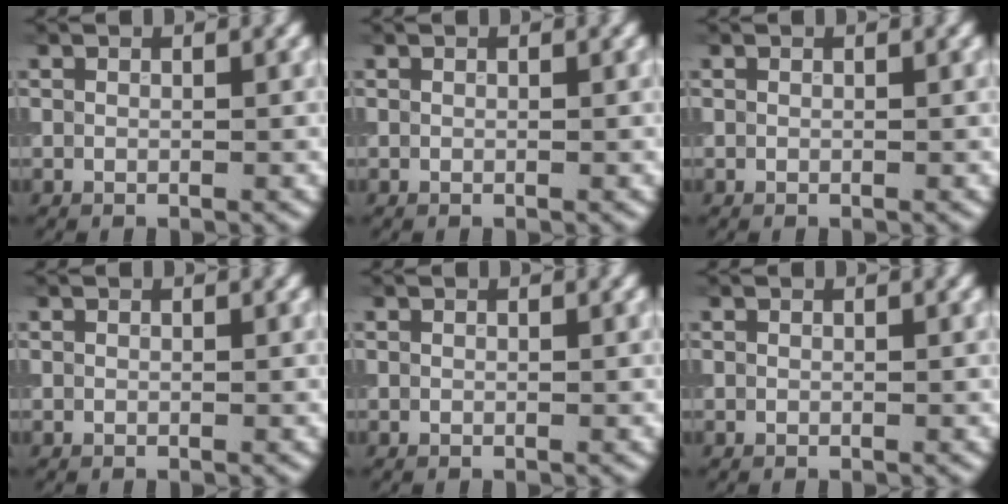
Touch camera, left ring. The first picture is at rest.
{"total": 0.0}
{"total": 0.0}
{"total": 0.0}
{"total": 0.0}
{"total": 0.0}